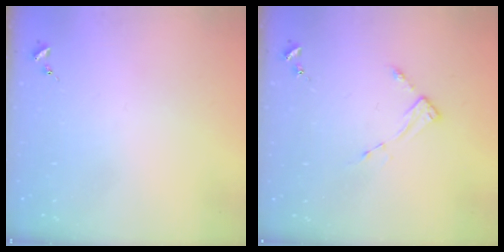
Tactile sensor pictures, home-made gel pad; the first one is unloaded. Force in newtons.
{"total": 3.0, "press": 3.0, "slide": 0.5}